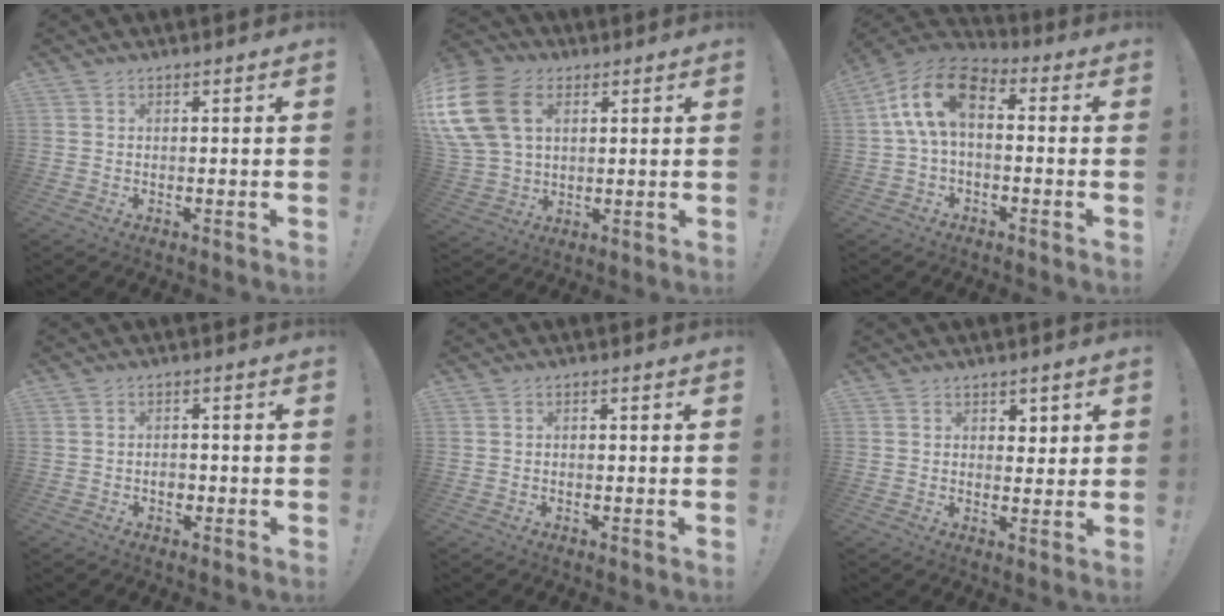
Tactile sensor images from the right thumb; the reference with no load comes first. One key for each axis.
{"total": 19.5, "fx": 5.9, "fy": 13.7, "fz": 12.6, "tx": -0.260, "ty": -0.011, "tz": 0.108}
{"total": 12.9, "fx": 2.3, "fy": 7.3, "fz": 10.4, "tx": -0.200, "ty": 0.012, "tz": 0.046}
{"total": 2.5, "fx": -1.2, "fy": 1.7, "fz": 1.4, "tx": -0.018, "ty": 0.001, "tz": -0.023}
{"total": 0.7, "fx": -0.6, "fy": 0.1, "fz": 0.4, "tx": -0.009, "ty": 0.002, "tz": -0.011}
{"total": 3.4, "fx": 2.1, "fy": 2.6, "fz": 0.6, "tx": 0.006, "ty": -0.012, "tz": 0.035}